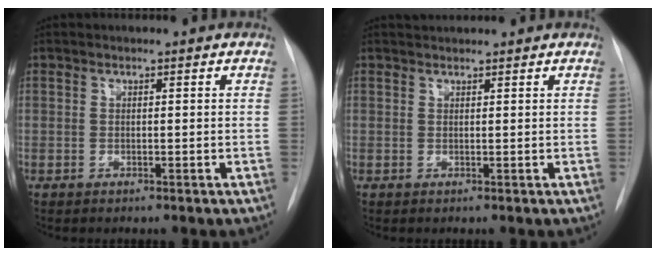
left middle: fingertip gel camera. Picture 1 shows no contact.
{"total": 1.6, "force": [1.6, 0.0, 0.2], "torque": [-0.009, 0.018, 0.032]}